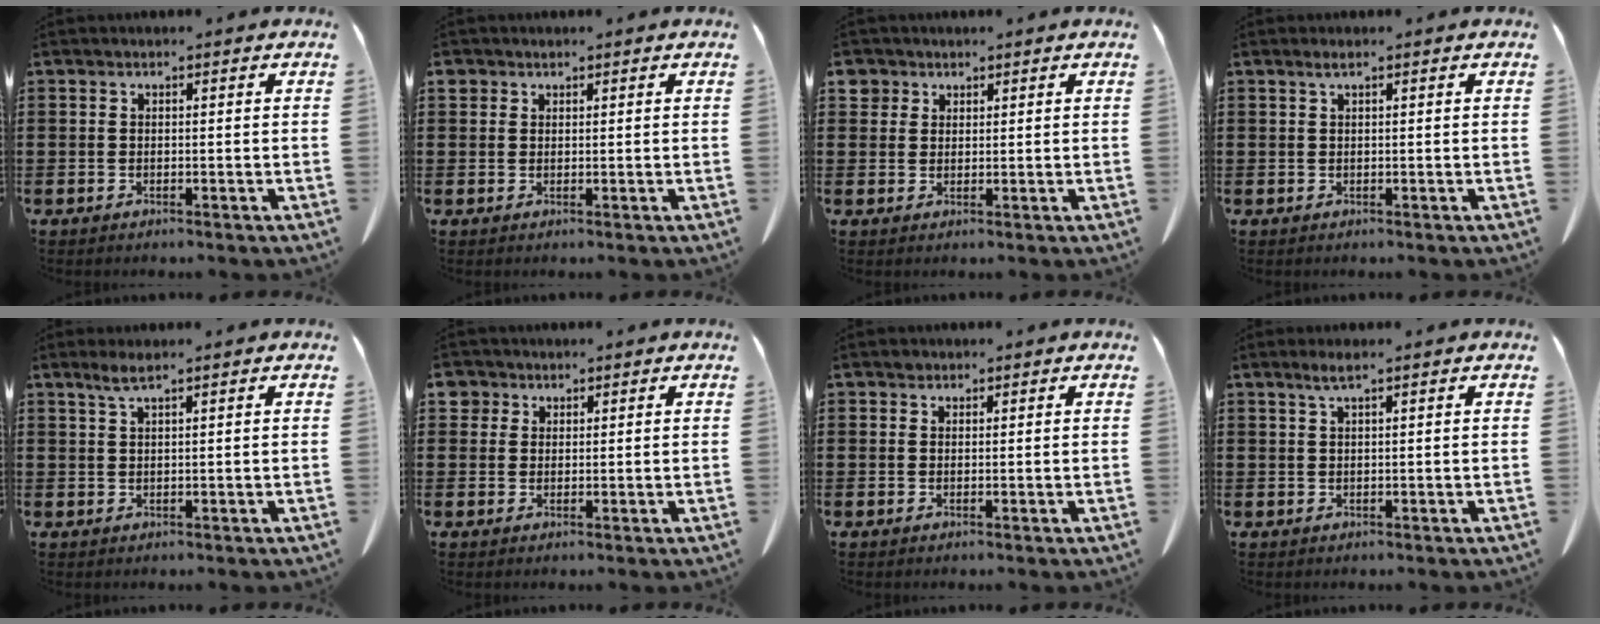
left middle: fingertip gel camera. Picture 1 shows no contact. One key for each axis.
{"total": 1.2, "fx": 0.9, "fy": 0.8, "fz": 0.2, "tx": -0.007, "ty": 0.003, "tz": 0.017}
{"total": 2.5, "fx": 1.6, "fy": 1.8, "fz": 0.4, "tx": -0.007, "ty": 0.005, "tz": 0.028}
{"total": 0.8, "fx": 0.4, "fy": 0.0, "fz": 0.7, "tx": -0.015, "ty": 0.001, "tz": 0.007}
{"total": 2.2, "fx": 1.6, "fy": 0.2, "fz": 1.6, "tx": -0.035, "ty": 0.001, "tz": 0.028}
{"total": 2.5, "fx": 1.5, "fy": 1.9, "fz": 0.4, "tx": -0.009, "ty": 0.006, "tz": 0.026}
{"total": 0.7, "fx": 0.5, "fy": 0.5, "fz": 0.1, "tx": -0.003, "ty": 0.003, "tz": 0.010}
{"total": 1.8, "fx": 1.1, "fy": 0.0, "fz": 1.4, "tx": -0.030, "ty": 0.000, "tz": 0.019}